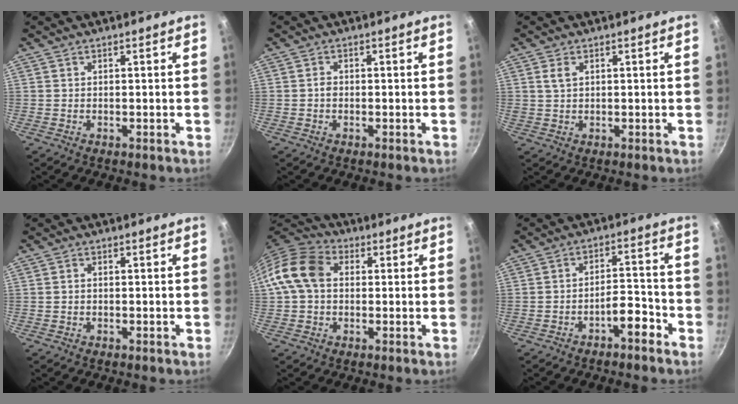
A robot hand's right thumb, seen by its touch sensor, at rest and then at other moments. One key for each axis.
{"total": 1.0, "fx": -0.3, "fy": 0.8, "fz": 0.5, "tx": -0.010, "ty": 0.005, "tz": -0.006}
{"total": 2.3, "fx": 0.9, "fy": 1.5, "fz": 1.6, "tx": -0.024, "ty": 0.000, "tz": 0.017}
{"total": 0.7, "fx": -0.1, "fy": 0.5, "fz": 0.5, "tx": -0.009, "ty": 0.005, "tz": -0.002}
{"total": 10.6, "fx": 1.2, "fy": 7.9, "fz": 6.9, "tx": -0.110, "ty": 0.024, "tz": 0.003}
{"total": 5.6, "fx": -3.7, "fy": 1.9, "fz": 3.7, "tx": -0.040, "ty": 0.045, "tz": -0.054}